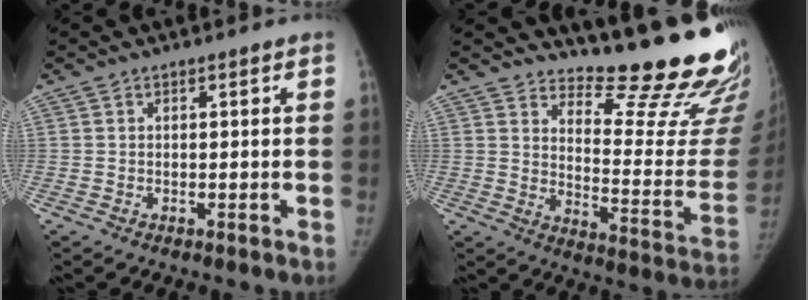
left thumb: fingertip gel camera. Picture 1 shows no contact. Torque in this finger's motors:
{"motor_torque": [0.03, 0.07, 0.00, 0.09, -0.01]}